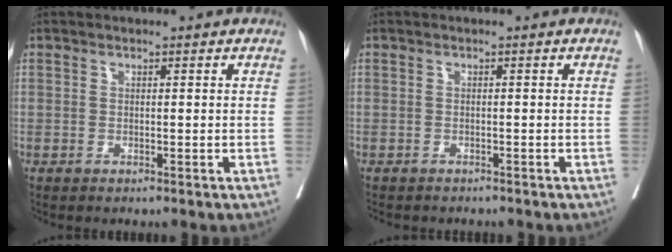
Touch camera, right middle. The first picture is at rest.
{"total": 5.2, "force": [-4.6, 1.7, 1.8], "torque": [-0.021, -0.003, -0.059]}